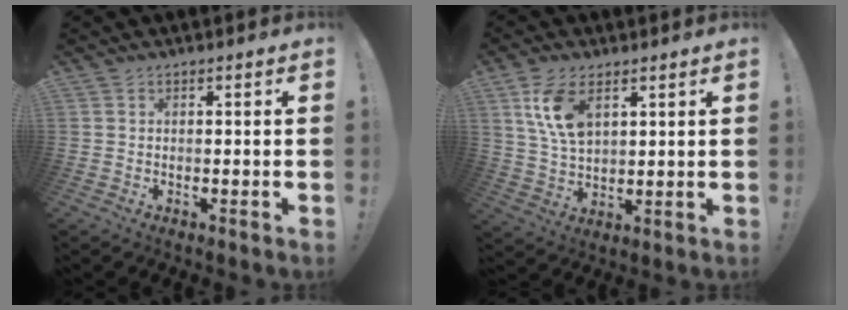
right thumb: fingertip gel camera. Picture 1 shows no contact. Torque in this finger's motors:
{"motor_torque": [0.19, 0.32, 0.29, 0.35, 0.11]}